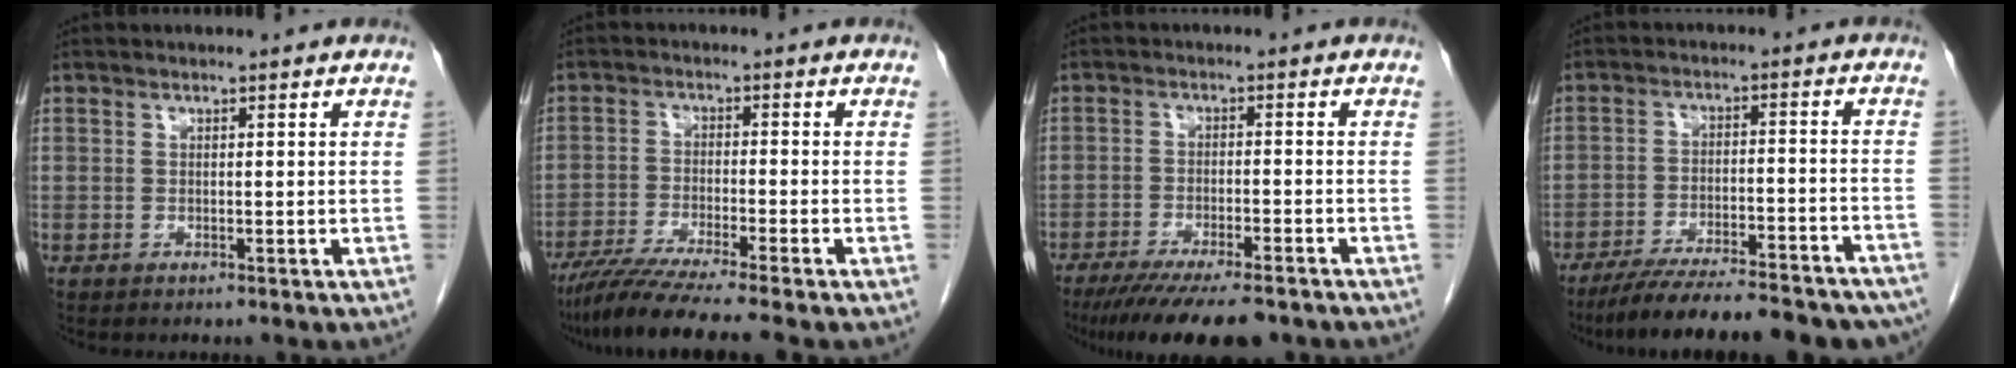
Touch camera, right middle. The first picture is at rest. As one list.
[{"total": 9.3, "force": [-7.6, -1.3, 5.1], "torque": [-0.077, -0.032, -0.126]}, {"total": 12.9, "force": [-10.3, 2.3, 7.4], "torque": [-0.118, -0.024, -0.158]}, {"total": 22.7, "force": [-19.8, 3.6, 10.4], "torque": [-0.120, -0.008, -0.271]}]